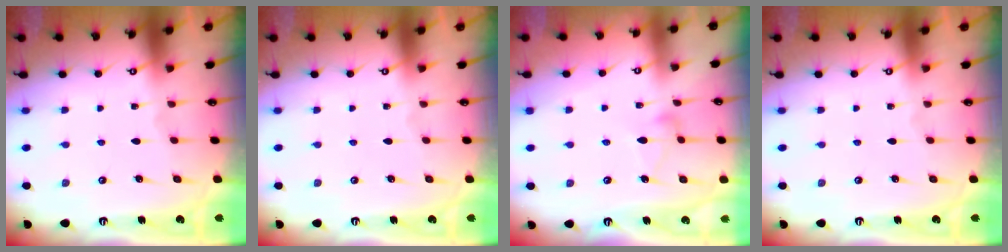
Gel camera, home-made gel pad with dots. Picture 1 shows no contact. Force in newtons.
{"total": 0.0}
{"total": 6.0, "press": 6.0, "slide": 0.3}
{"total": 0.0}